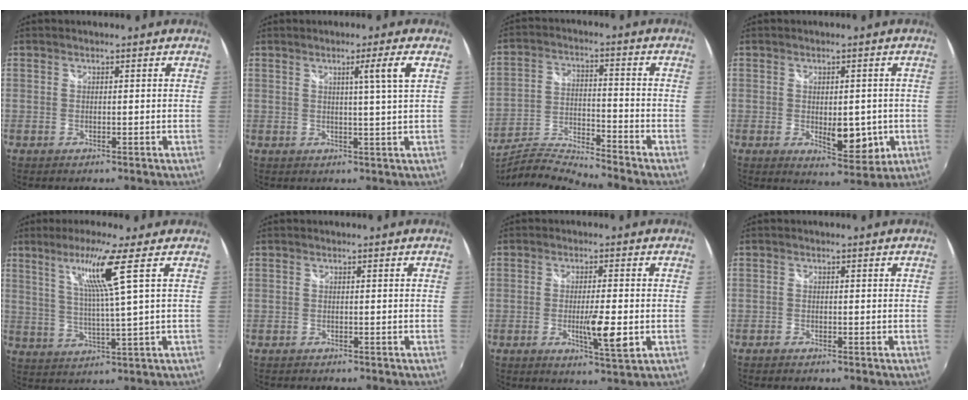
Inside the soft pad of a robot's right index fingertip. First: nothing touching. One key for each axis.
{"total": 4.4, "fx": 1.5, "fy": -1.5, "fz": 3.8, "tx": -0.060, "ty": -0.004, "tz": 0.024}
{"total": 10.6, "fx": -10.1, "fy": -1.4, "fz": 2.9, "tx": -0.054, "ty": -0.012, "tz": -0.193}
{"total": 7.6, "fx": -1.5, "fy": 3.7, "fz": 6.5, "tx": -0.095, "ty": -0.019, "tz": -0.013}
{"total": 8.3, "fx": 4.0, "fy": -1.8, "fz": 7.1, "tx": -0.124, "ty": -0.003, "tz": 0.077}
{"total": 1.2, "fx": -1.2, "fy": 0.3, "fz": 0.2, "tx": -0.008, "ty": -0.007, "tz": -0.019}
{"total": 6.4, "fx": -1.4, "fy": 0.9, "fz": 6.2, "tx": -0.108, "ty": -0.013, "tz": -0.023}
{"total": 1.3, "fx": -1.2, "fy": 0.4, "fz": 0.3, "tx": -0.011, "ty": -0.007, "tz": -0.023}